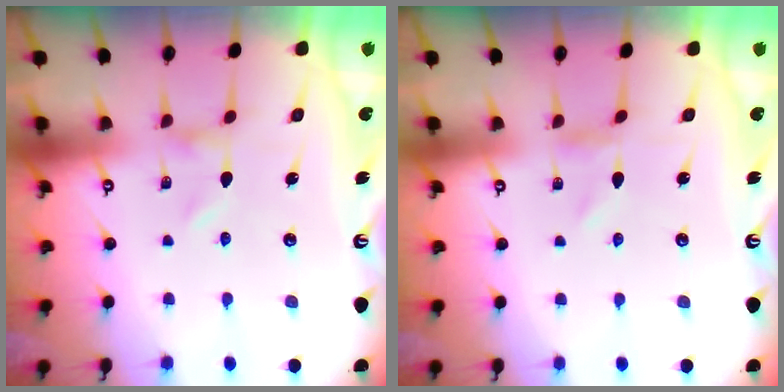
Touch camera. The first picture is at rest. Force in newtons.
{"total": 0.0}